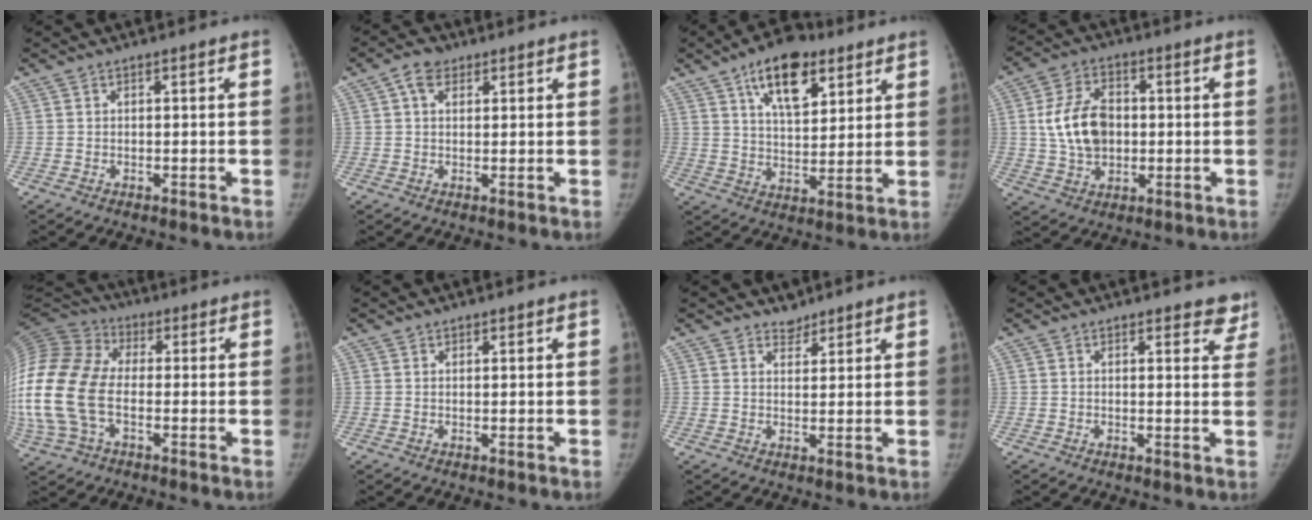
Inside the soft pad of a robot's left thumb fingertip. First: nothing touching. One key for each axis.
{"total": 4.3, "fx": 2.0, "fy": 3.0, "fz": 2.3, "tx": -0.025, "ty": 0.004, "tz": 0.031}
{"total": 14.2, "fx": 7.8, "fy": 7.1, "fz": 9.5, "tx": -0.111, "ty": -0.027, "tz": 0.129}
{"total": 11.6, "fx": 0.7, "fy": 8.2, "fz": 8.2, "tx": -0.125, "ty": 0.009, "tz": 0.017}
{"total": 22.4, "fx": -2.6, "fy": 14.2, "fz": 17.0, "tx": -0.411, "ty": 0.012, "tz": -0.051}
{"total": 0.7, "fx": 0.5, "fy": 0.4, "fz": -0.1, "tx": 0.013, "ty": -0.002, "tz": 0.008}
{"total": 2.6, "fx": 2.1, "fy": 1.4, "fz": 0.0, "tx": 0.019, "ty": -0.015, "tz": 0.029}
{"total": 4.8, "fx": 4.2, "fy": 2.1, "fz": 1.0, "tx": 0.028, "ty": -0.023, "tz": 0.031}